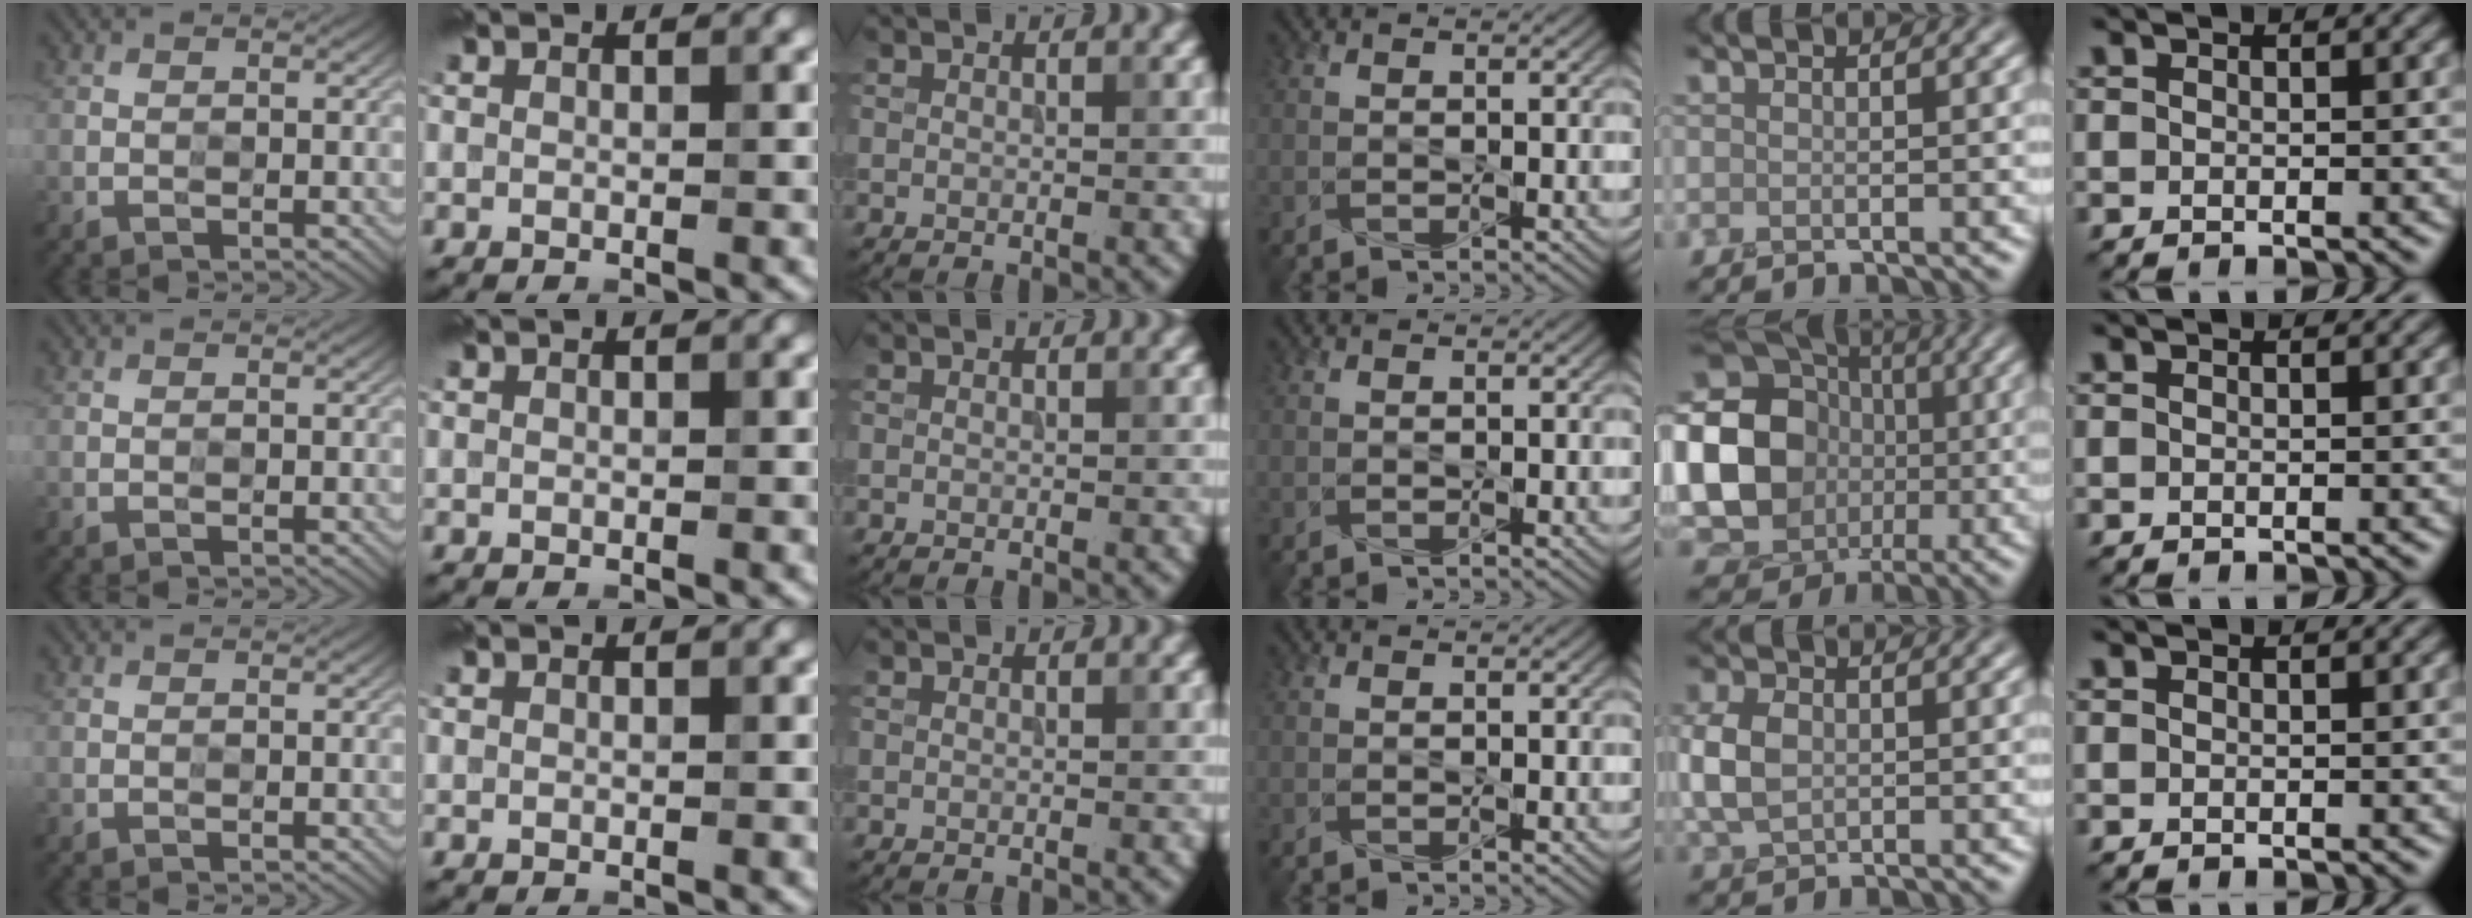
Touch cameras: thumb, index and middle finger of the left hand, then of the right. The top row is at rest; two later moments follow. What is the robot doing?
{"motion": "press", "object": "toy piano key"}